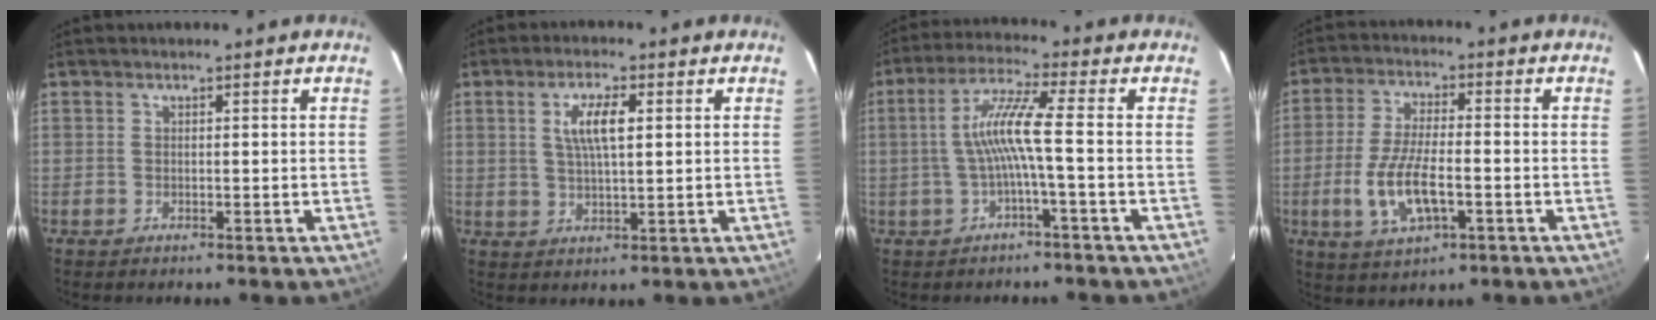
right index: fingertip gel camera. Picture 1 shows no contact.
{"total": 6.0, "force": [1.7, 1.6, 5.5], "torque": [-0.102, 0.004, 0.033]}
{"total": 7.5, "force": [-1.3, -0.8, 7.3], "torque": [-0.156, 0.008, -0.020]}
{"total": 11.1, "force": [-3.2, 4.2, 9.8], "torque": [-0.203, -0.008, -0.057]}